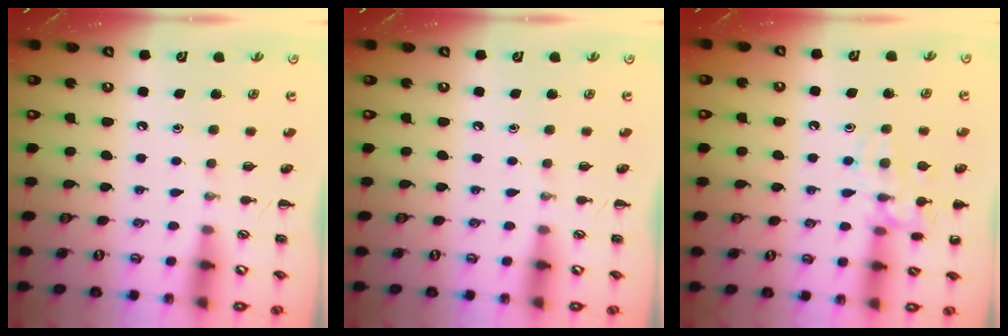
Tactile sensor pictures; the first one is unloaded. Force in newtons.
{"total": 0.0}
{"total": 12.7, "press": 12.7, "slide": 0.7}